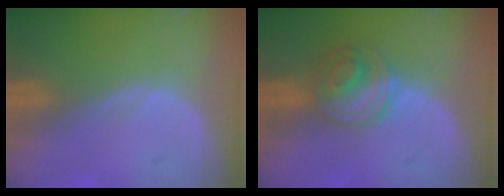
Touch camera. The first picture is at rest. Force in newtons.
{"total": 6.0, "press": 5.4, "slide": 2.6}